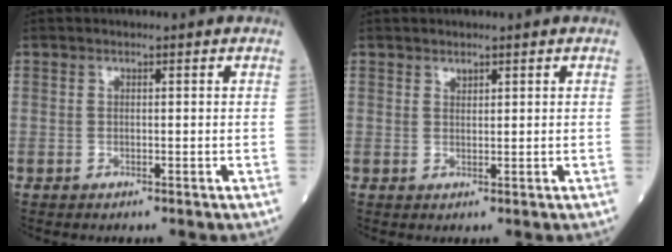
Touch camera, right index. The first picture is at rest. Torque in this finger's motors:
{"motor_torque": [-0.05, 0.06, -0.03, -0.01]}